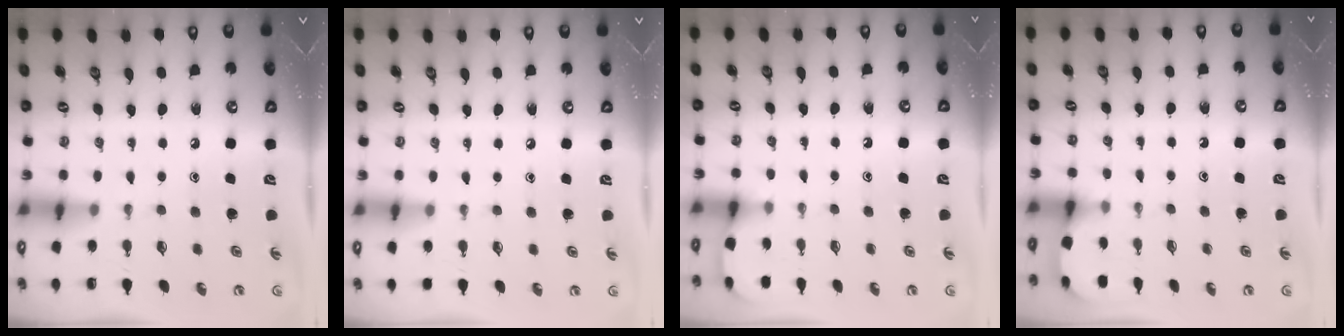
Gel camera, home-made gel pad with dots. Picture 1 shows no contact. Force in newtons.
{"total": 0.9, "press": 0.9, "slide": 0.2}
{"total": 2.6, "press": 2.6, "slide": 0.2}
{"total": 2.2, "press": 2.2, "slide": 0.3}